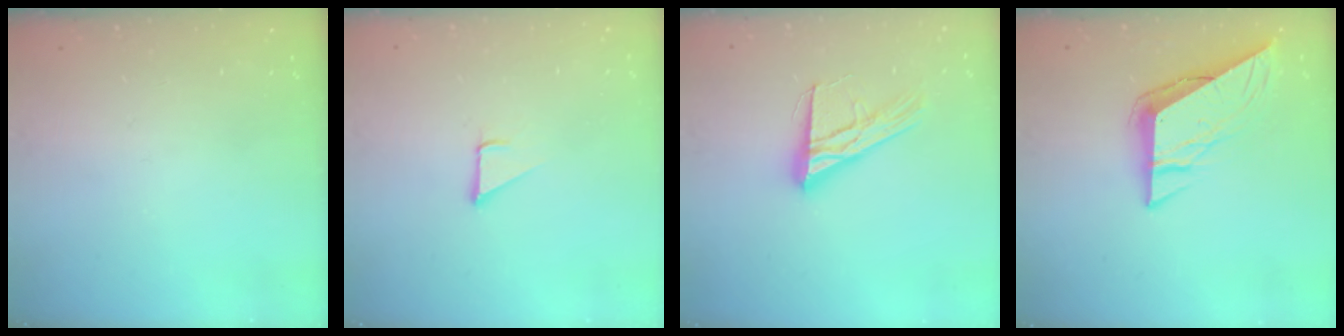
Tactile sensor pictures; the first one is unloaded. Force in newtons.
{"total": 1.9, "press": 1.9, "slide": 0.1}
{"total": 14.0, "press": 14.0, "slide": 1.0}
{"total": 9.4, "press": 9.3, "slide": 0.7}